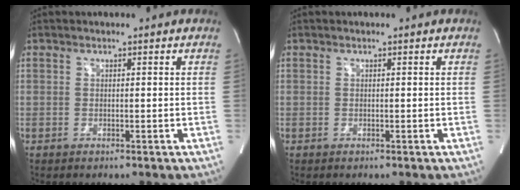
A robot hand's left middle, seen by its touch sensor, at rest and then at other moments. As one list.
[{"total": 0.0}]